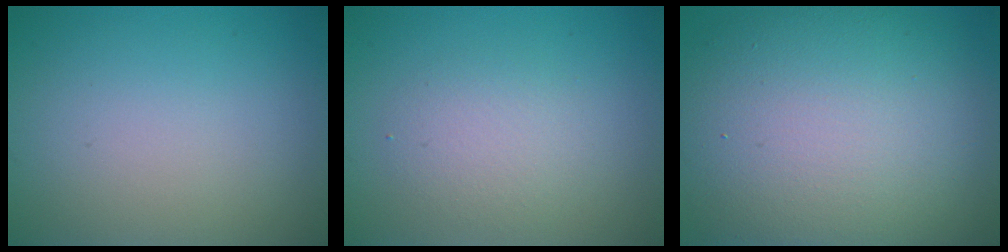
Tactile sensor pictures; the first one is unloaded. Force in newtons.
{"total": 2.8, "press": 2.8, "slide": 0.1}
{"total": 14.6, "press": 14.6, "slide": 0.8}